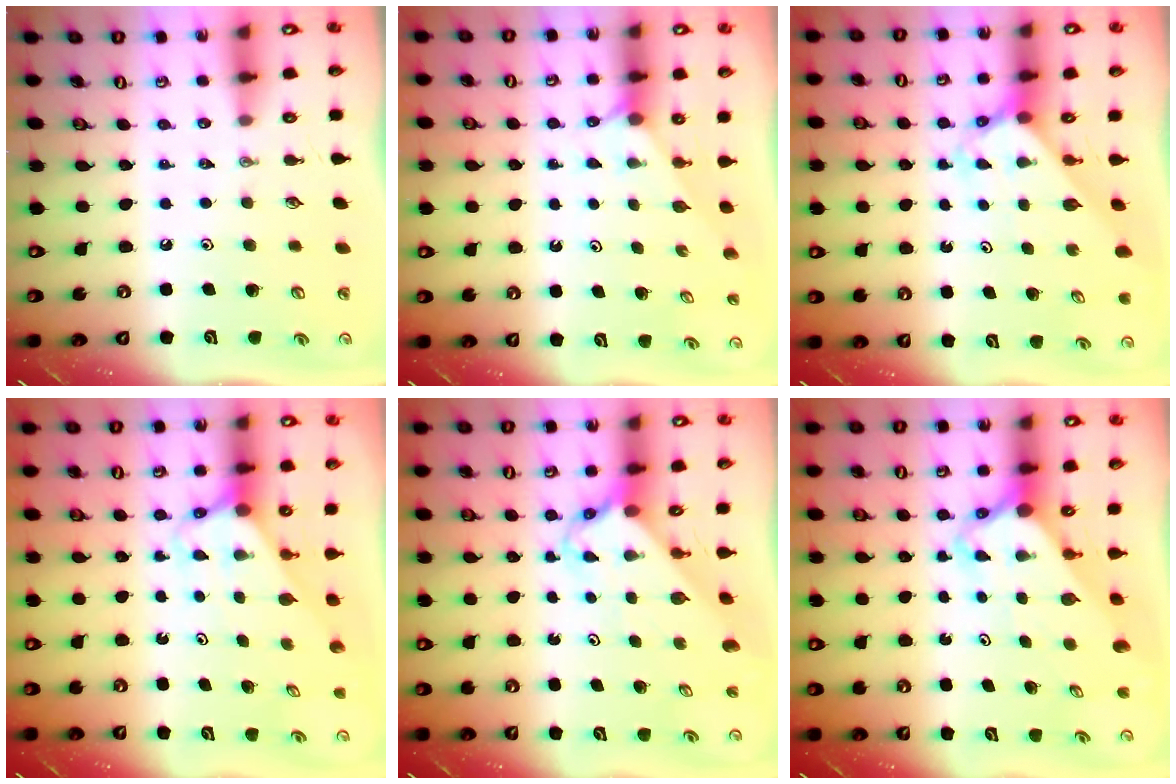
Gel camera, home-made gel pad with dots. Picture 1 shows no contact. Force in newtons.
{"total": 1.5, "press": 1.4, "slide": 0.2}
{"total": 2.7, "press": 2.7, "slide": 0.2}
{"total": 2.8, "press": 2.8, "slide": 0.1}
{"total": 2.5, "press": 2.5, "slide": 0.2}
{"total": 3.2, "press": 3.2, "slide": 0.3}